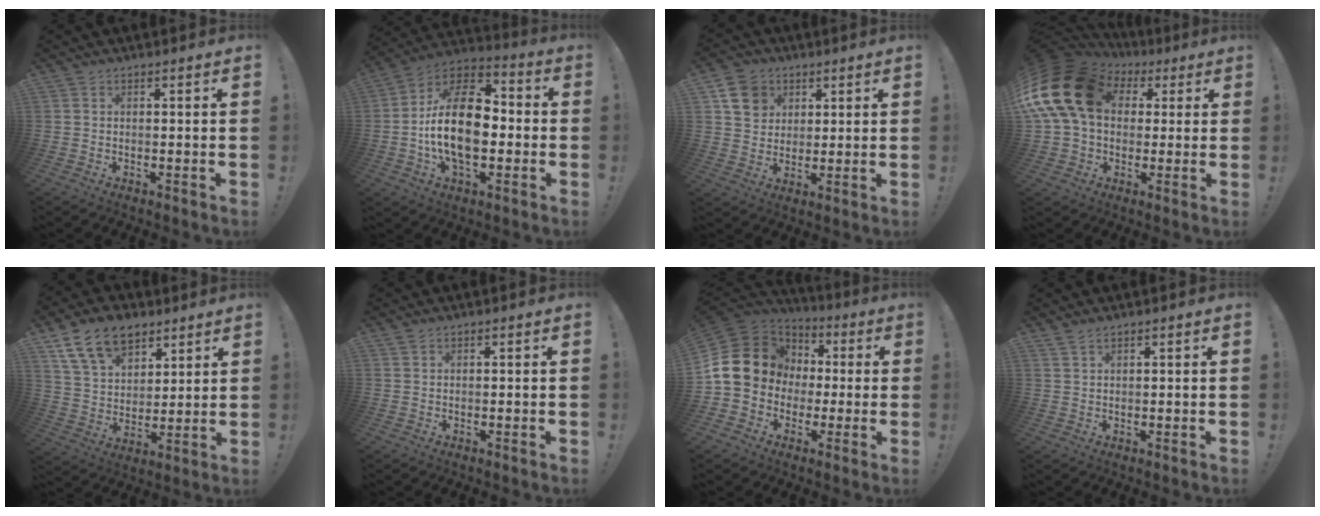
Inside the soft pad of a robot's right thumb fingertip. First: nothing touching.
{"total": 21.6, "force": [-2.4, 12.2, 17.7], "torque": [-0.328, 0.018, -0.042]}
{"total": 10.7, "force": [5.1, 8.6, 3.7], "torque": [-0.043, -0.021, 0.102]}
{"total": 21.7, "force": [5.5, 15.6, 14.1], "torque": [-0.259, -0.013, 0.109]}
{"total": 14.8, "force": [9.0, 9.5, 7.0], "torque": [-0.114, -0.048, 0.170]}
{"total": 0.5, "force": [0.4, 0.2, 0.2], "torque": [-0.011, 0.003, 0.010]}
{"total": 17.3, "force": [2.2, 15.1, 8.3], "torque": [-0.137, 0.002, 0.065]}
{"total": 1.8, "force": [1.6, 0.5, 0.6], "torque": [-0.006, -0.010, 0.029]}